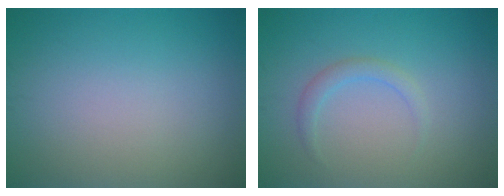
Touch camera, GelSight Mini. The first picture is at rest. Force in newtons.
{"total": 1.5, "press": 1.5, "slide": 0.1}